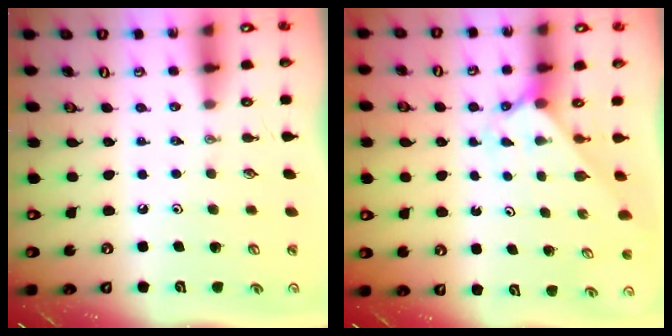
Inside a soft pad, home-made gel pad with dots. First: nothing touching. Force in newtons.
{"total": 1.9, "press": 1.9, "slide": 0.2}